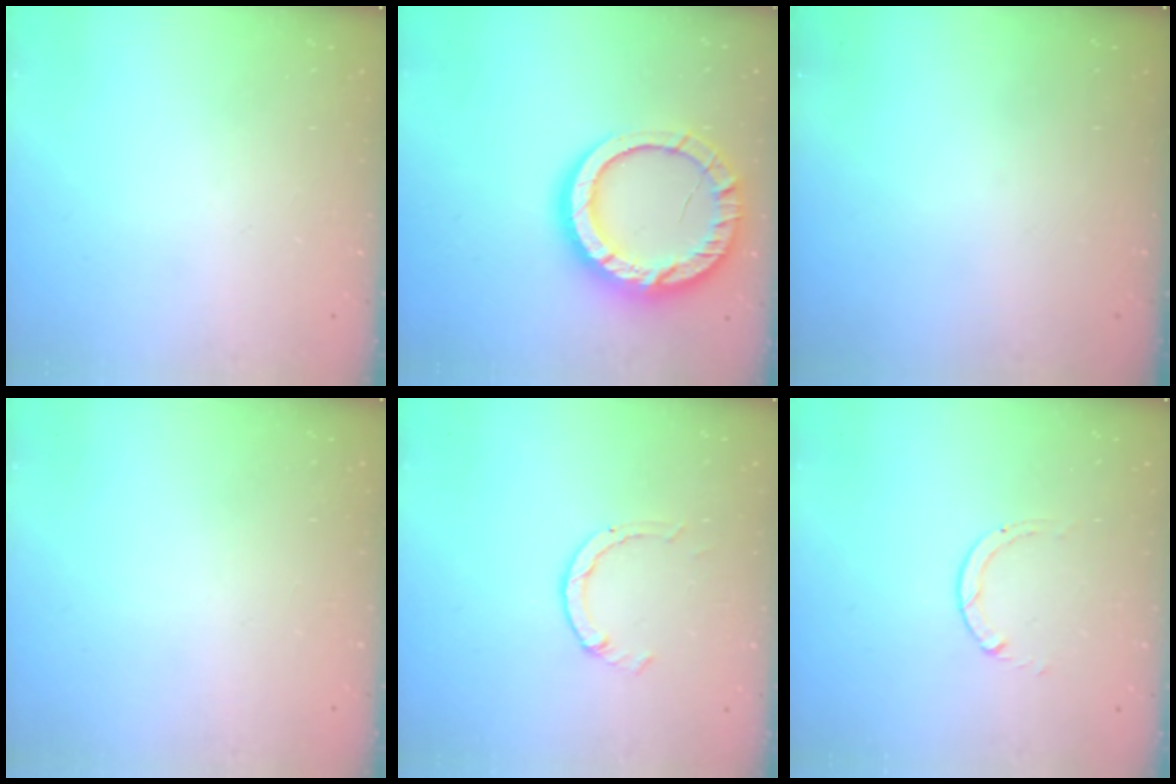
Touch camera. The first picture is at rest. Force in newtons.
{"total": 18.3, "press": 18.2, "slide": 1.7}
{"total": 0.0}
{"total": 2.4, "press": 2.4, "slide": 0.2}
{"total": 2.6, "press": 2.5, "slide": 0.3}
{"total": 0.9, "press": 0.9, "slide": 0.1}